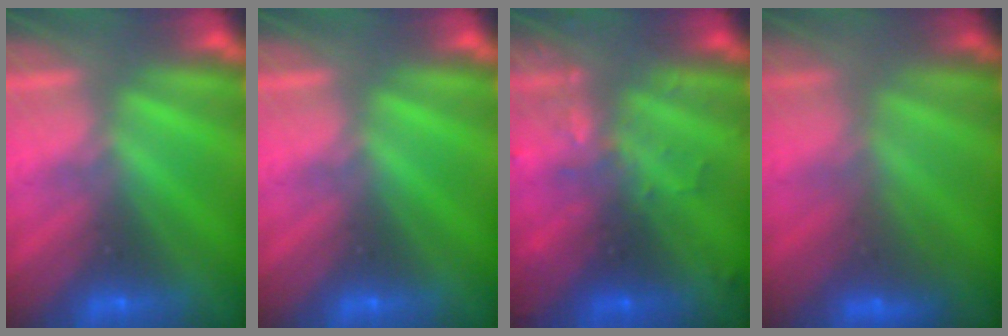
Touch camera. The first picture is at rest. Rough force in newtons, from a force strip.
{"total": 0.0}
{"total": 3.0}
{"total": 2.8}